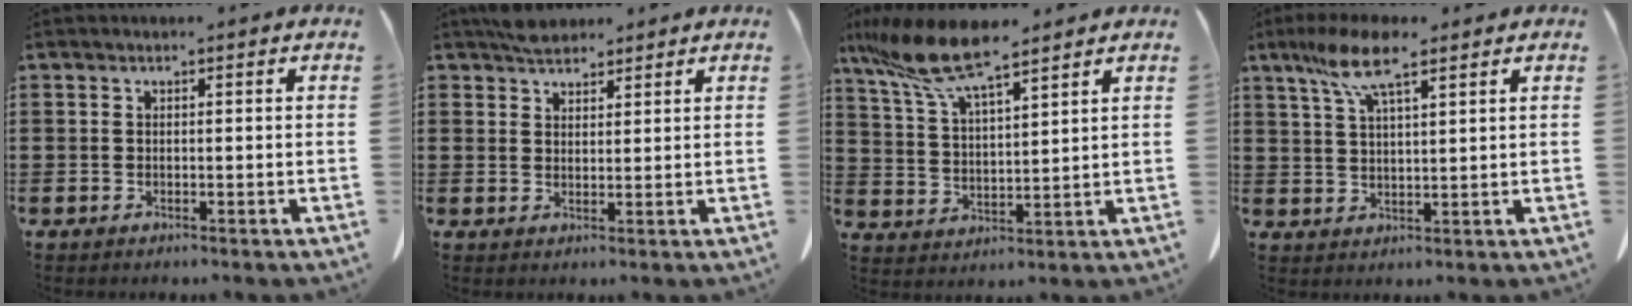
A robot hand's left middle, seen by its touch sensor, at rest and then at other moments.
{"total": 2.9, "force": [2.7, 1.1, 0.6], "torque": [-0.019, 0.002, 0.052]}
{"total": 10.4, "force": [8.1, 1.2, 6.4], "torque": [-0.162, -0.035, 0.141]}
{"total": 8.1, "force": [5.2, 1.5, 5.9], "torque": [-0.127, -0.001, 0.093]}